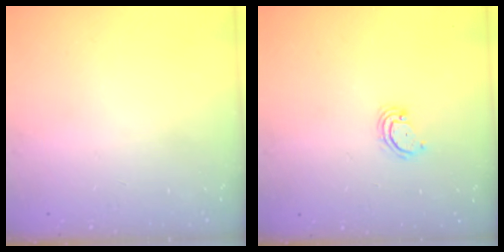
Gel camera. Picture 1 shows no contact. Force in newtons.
{"total": 2.9, "press": 2.8, "slide": 0.4}